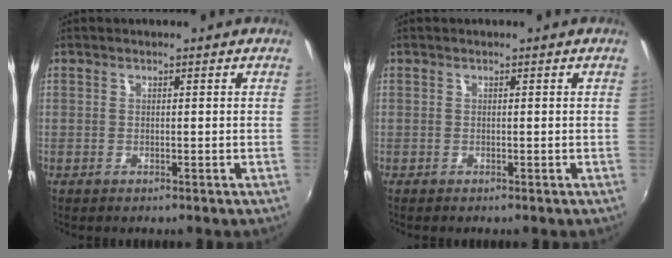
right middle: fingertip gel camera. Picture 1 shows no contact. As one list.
[{"total": 0.0}]